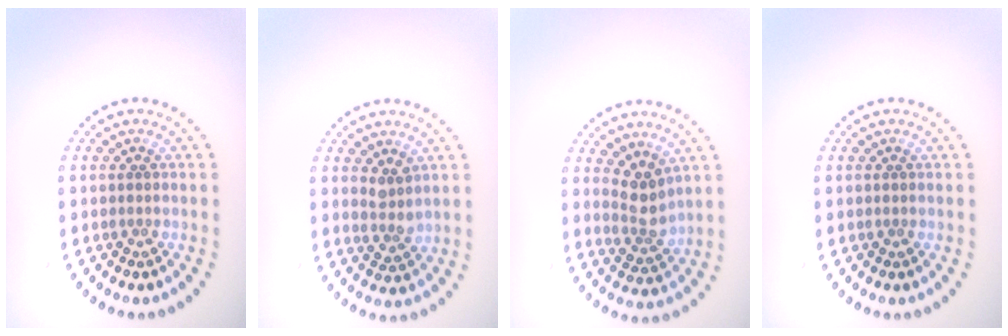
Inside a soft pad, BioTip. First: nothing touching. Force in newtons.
{"total": 1.8, "press": 1.3, "slide": 1.2}
{"total": 2.6, "press": 2.1, "slide": 1.5}
{"total": 0.0}